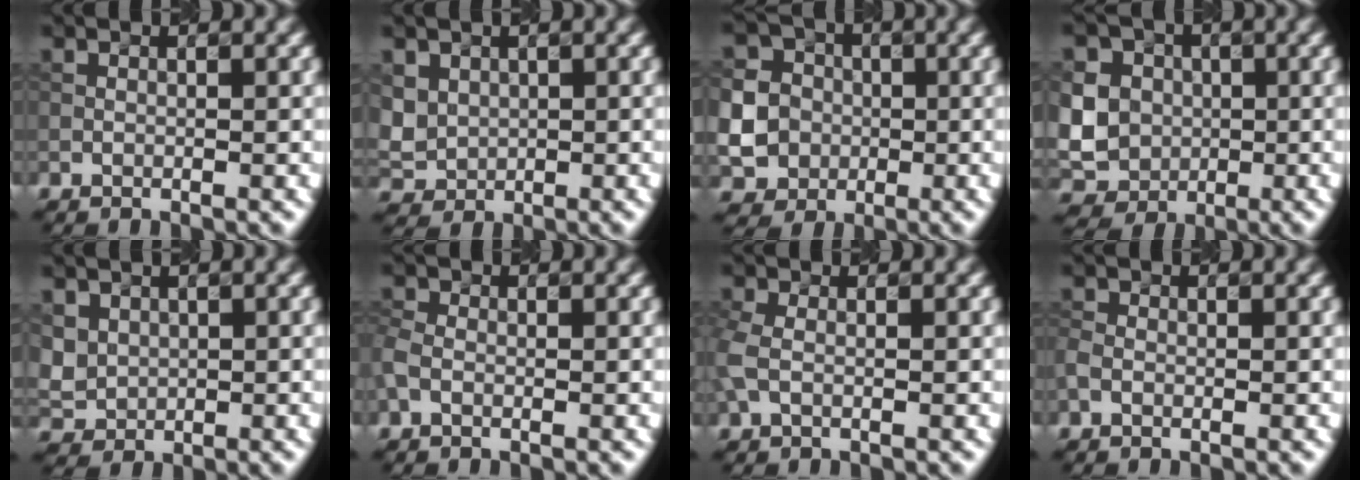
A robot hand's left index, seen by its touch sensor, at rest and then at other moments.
{"total": 2.9, "force": [0.9, 2.6, 0.9], "torque": [-0.034, 0.002, 0.025]}
{"total": 6.8, "force": [-0.9, 6.5, 1.8], "torque": [-0.046, 0.003, -0.031]}
{"total": 7.5, "force": [0.3, 6.8, 3.2], "torque": [-0.080, 0.015, -0.012]}
{"total": 2.7, "force": [0.9, 2.4, 0.7], "torque": [-0.026, 0.001, 0.025]}
{"total": 1.9, "force": [-0.5, 1.5, 1.1], "torque": [-0.037, 0.003, -0.020]}
{"total": 2.3, "force": [-0.1, 1.4, 1.7], "torque": [-0.056, 0.004, -0.010]}
{"total": 1.1, "force": [-0.5, 0.8, 0.5], "torque": [-0.017, 0.001, -0.013]}